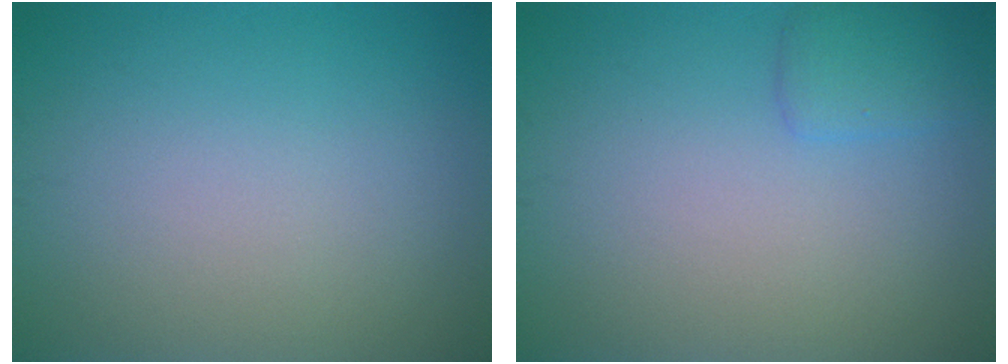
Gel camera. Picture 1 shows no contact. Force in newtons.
{"total": 1.6, "press": 1.6, "slide": 0.1}